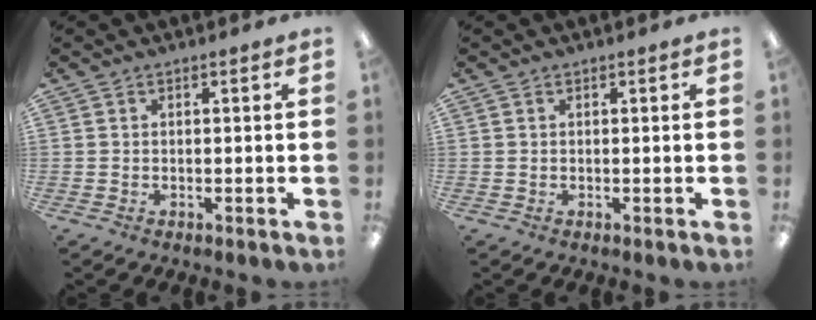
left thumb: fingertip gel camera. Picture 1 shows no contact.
{"total": 0.0}